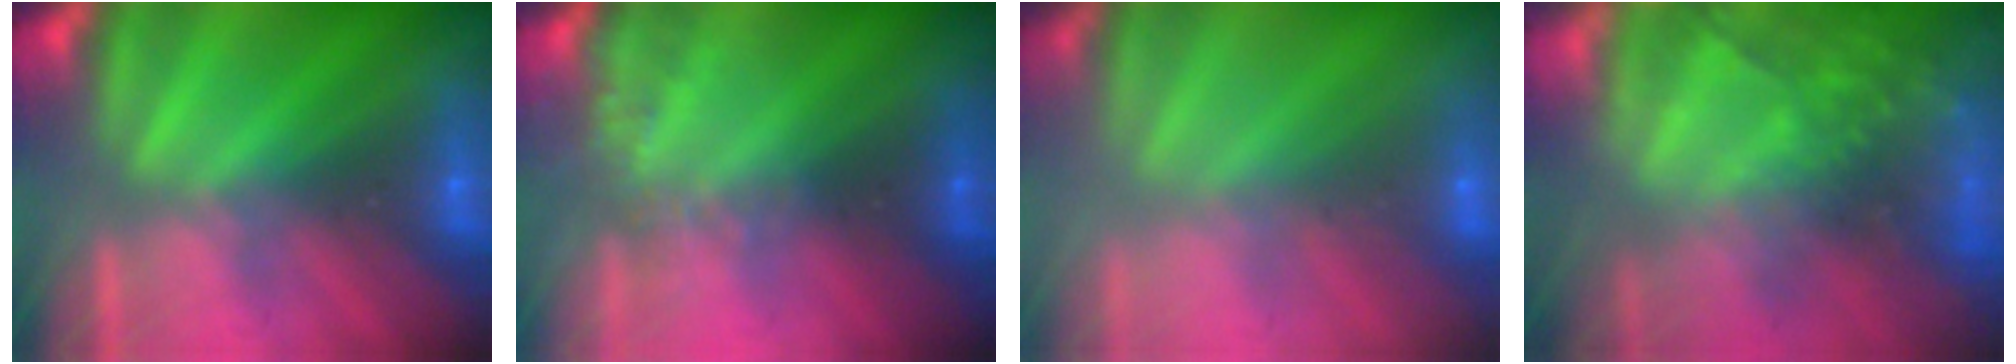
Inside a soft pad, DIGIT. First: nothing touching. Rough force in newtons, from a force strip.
{"total": 2.3}
{"total": 2.4}
{"total": 9.6}